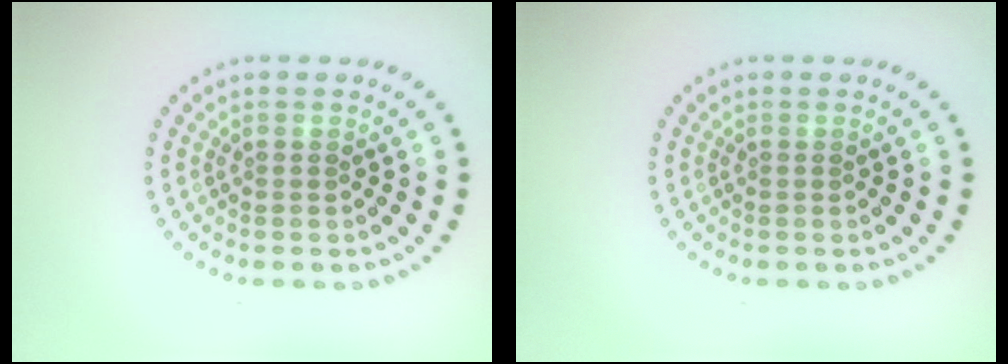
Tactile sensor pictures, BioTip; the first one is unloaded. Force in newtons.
{"total": 0.0}